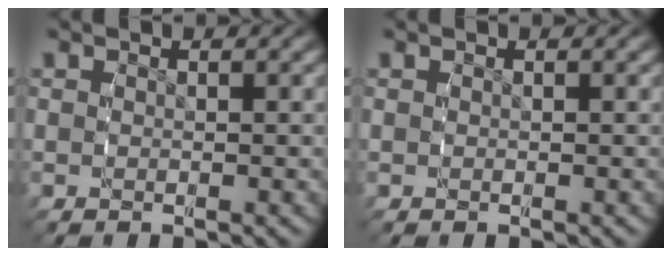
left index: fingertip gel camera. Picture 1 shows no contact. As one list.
[{"total": 0.0}]